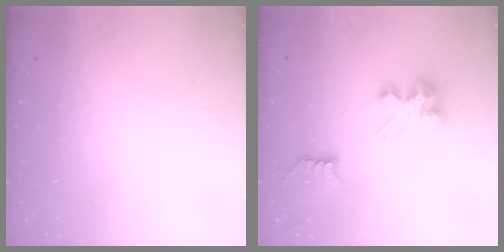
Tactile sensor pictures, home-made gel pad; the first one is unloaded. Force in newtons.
{"total": 6.6, "press": 6.6, "slide": 0.1}